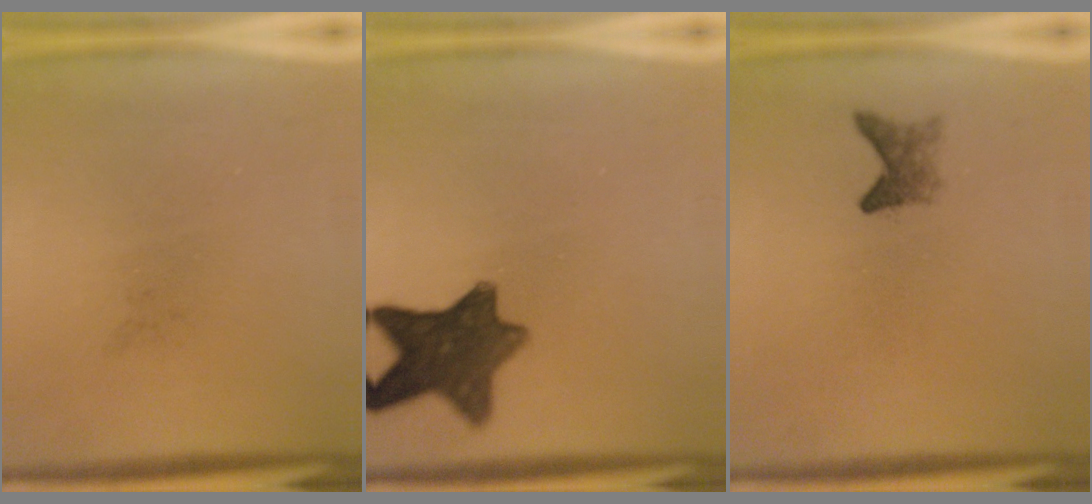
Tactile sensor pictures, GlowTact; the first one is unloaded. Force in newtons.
{"total": 10.1}
{"total": 2.1}